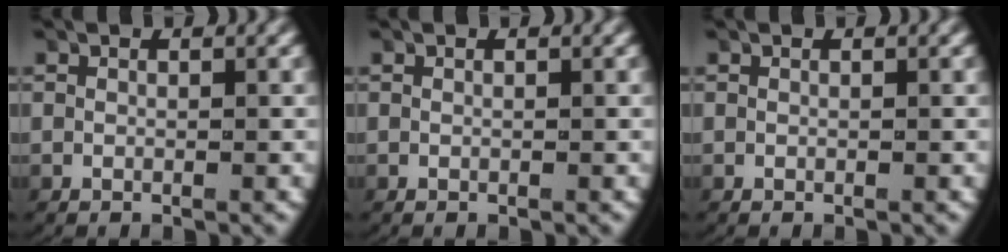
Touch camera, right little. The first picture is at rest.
{"total": 0.0}
{"total": 0.0}